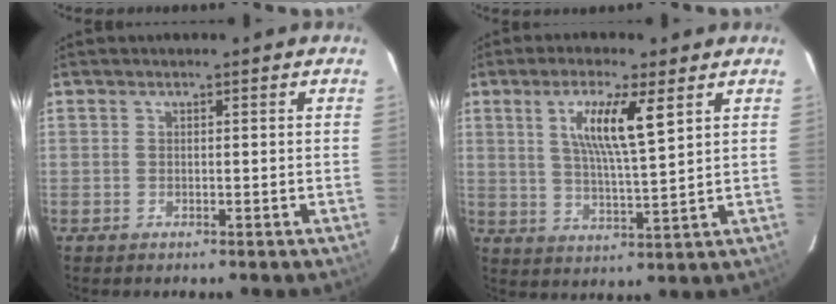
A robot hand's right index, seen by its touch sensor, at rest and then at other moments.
{"total": 9.3, "force": [4.0, 1.0, 8.3], "torque": [-0.149, -0.001, 0.072]}